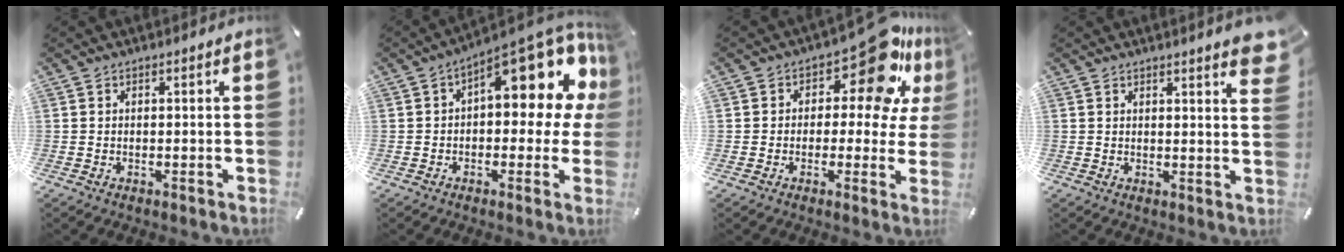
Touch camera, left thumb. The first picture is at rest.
{"total": 17.2, "force": [7.6, 7.7, 13.3], "torque": [-0.168, -0.060, 0.125]}
{"total": 16.6, "force": [8.7, 8.4, 11.4], "torque": [-0.156, -0.056, 0.146]}
{"total": 3.8, "force": [2.8, 0.3, 2.4], "torque": [-0.030, -0.021, 0.045]}